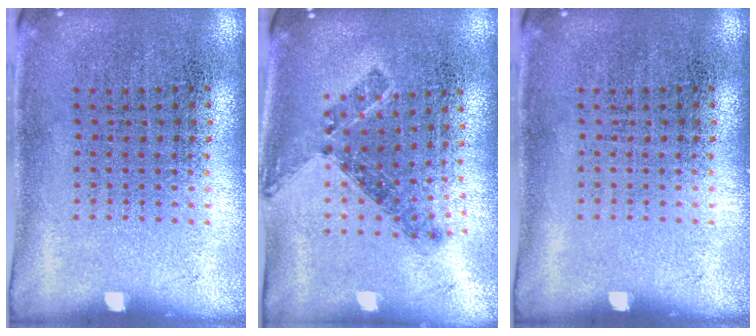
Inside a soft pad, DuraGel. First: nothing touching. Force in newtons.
{"total": 0.8, "press": 0.8, "slide": 0.3}
{"total": 0.0}